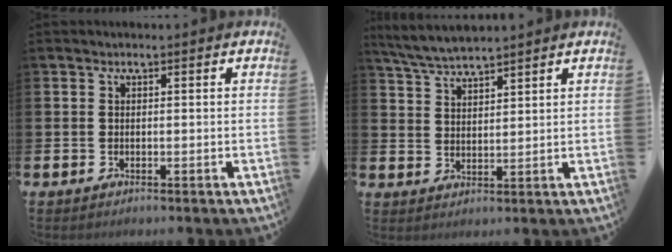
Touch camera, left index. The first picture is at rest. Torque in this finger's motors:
{"motor_torque": [0.30, -0.17, 0.10, 0.15]}